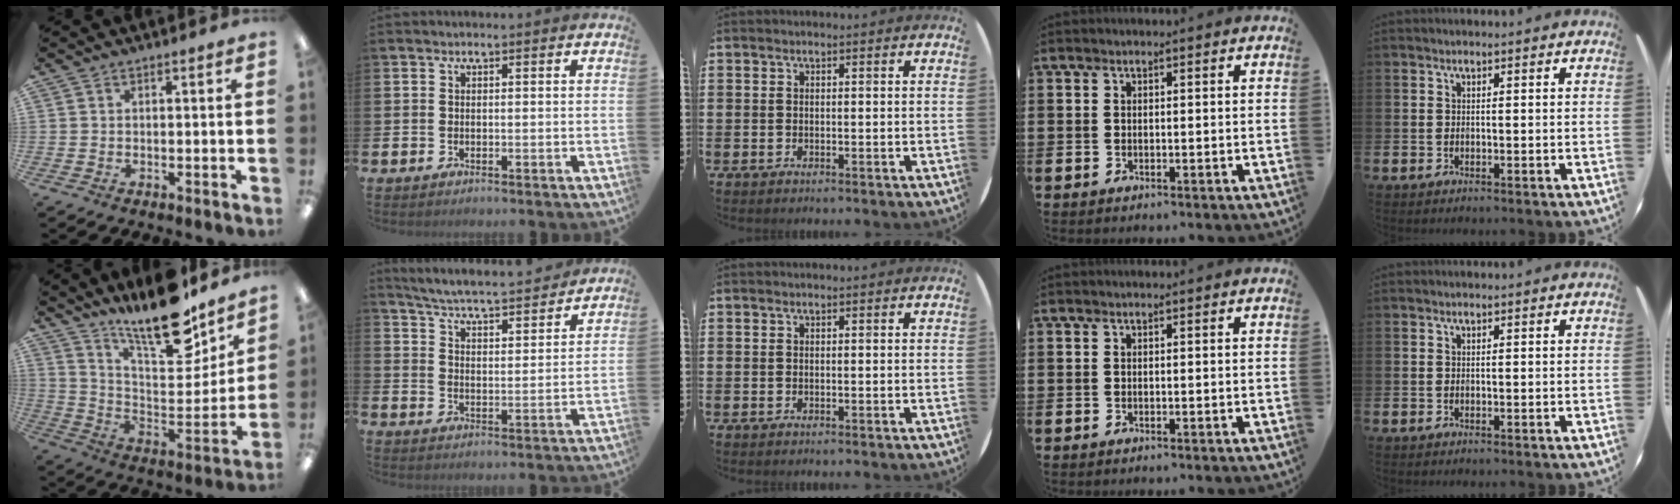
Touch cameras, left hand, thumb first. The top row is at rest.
{"thumb": {"total": 20.0, "force": [16.4, 5.2, 10.2], "torque": [-0.164, -0.126, 0.278]}, "index": {"total": 5.6, "force": [5.5, 0.1, 1.1], "torque": [-0.045, -0.043, 0.094]}}